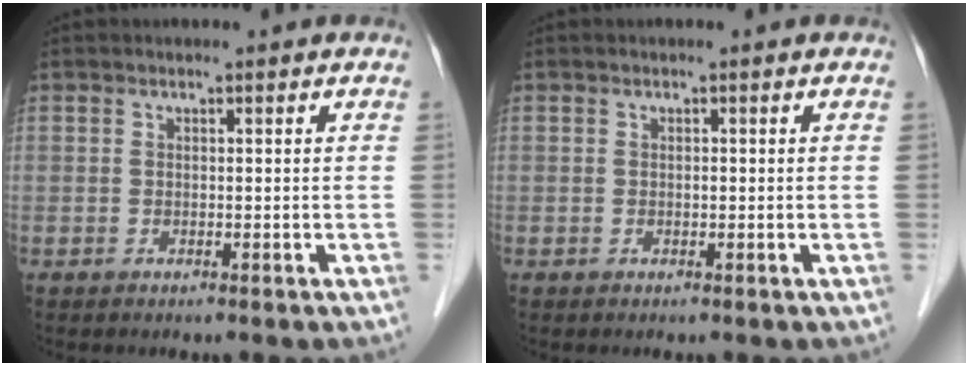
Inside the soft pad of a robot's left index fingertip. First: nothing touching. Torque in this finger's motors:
{"motor_torque": [0.05, 0.04, -0.01, 0.00]}